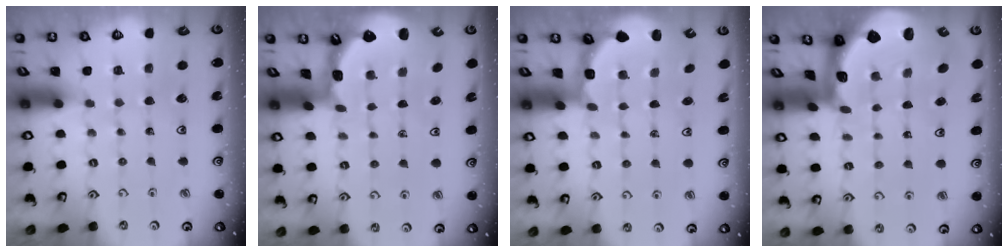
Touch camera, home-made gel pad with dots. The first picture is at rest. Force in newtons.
{"total": 1.2, "press": 1.2, "slide": 0.1}
{"total": 2.9, "press": 2.5, "slide": 1.4}
{"total": 2.9, "press": 2.9, "slide": 0.5}